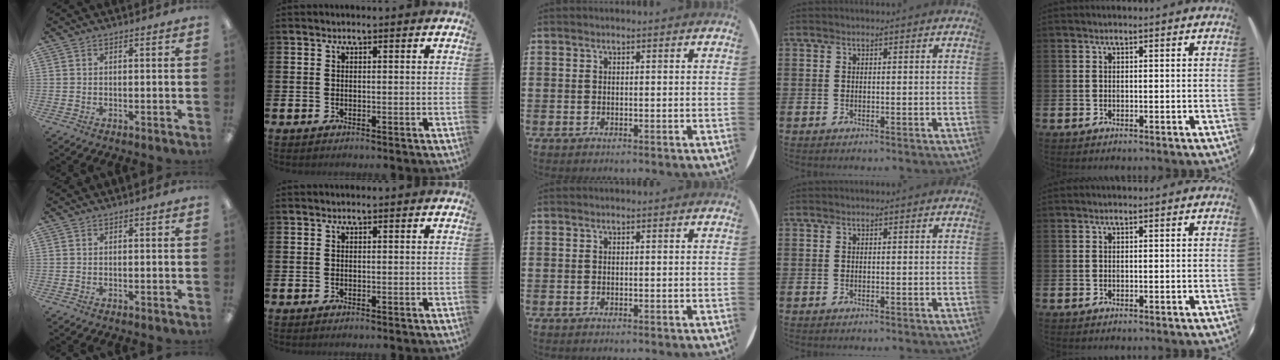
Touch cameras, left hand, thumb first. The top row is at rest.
{}